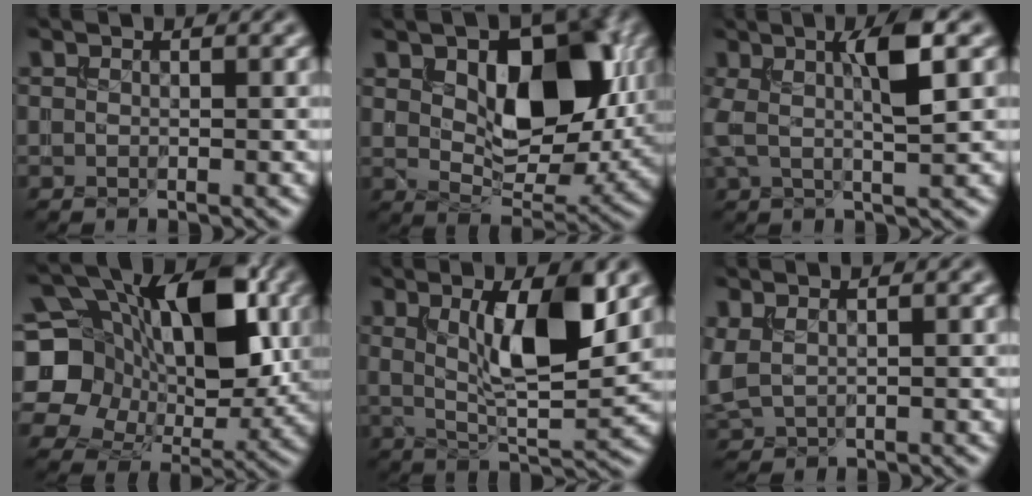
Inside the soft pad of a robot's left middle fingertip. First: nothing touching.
{"total": 10.8, "force": [2.4, 6.0, 8.7], "torque": [-0.134, -0.004, 0.044]}
{"total": 5.2, "force": [1.3, 1.1, 4.9], "torque": [-0.090, 0.009, 0.020]}
{"total": 14.1, "force": [2.4, 9.9, 9.8], "torque": [-0.169, 0.009, 0.043]}
{"total": 8.0, "force": [2.3, 2.2, 7.4], "torque": [-0.126, -0.013, 0.042]}
{"total": 2.2, "force": [0.8, 1.2, 1.7], "torque": [-0.051, 0.005, 0.023]}